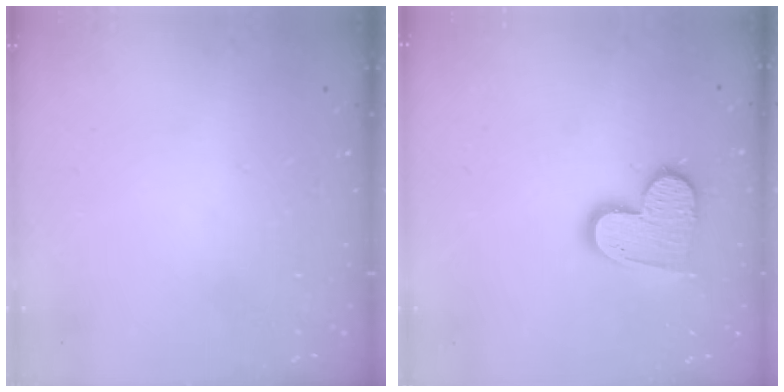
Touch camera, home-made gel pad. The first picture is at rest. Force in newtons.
{"total": 11.8, "press": 11.8, "slide": 0.8}